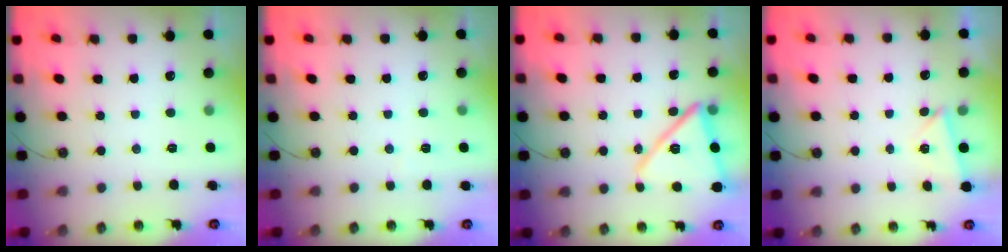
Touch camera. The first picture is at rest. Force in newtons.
{"total": 1.8, "press": 1.7, "slide": 0.6}
{"total": 15.9, "press": 15.8, "slide": 1.2}
{"total": 2.0, "press": 1.7, "slide": 1.0}